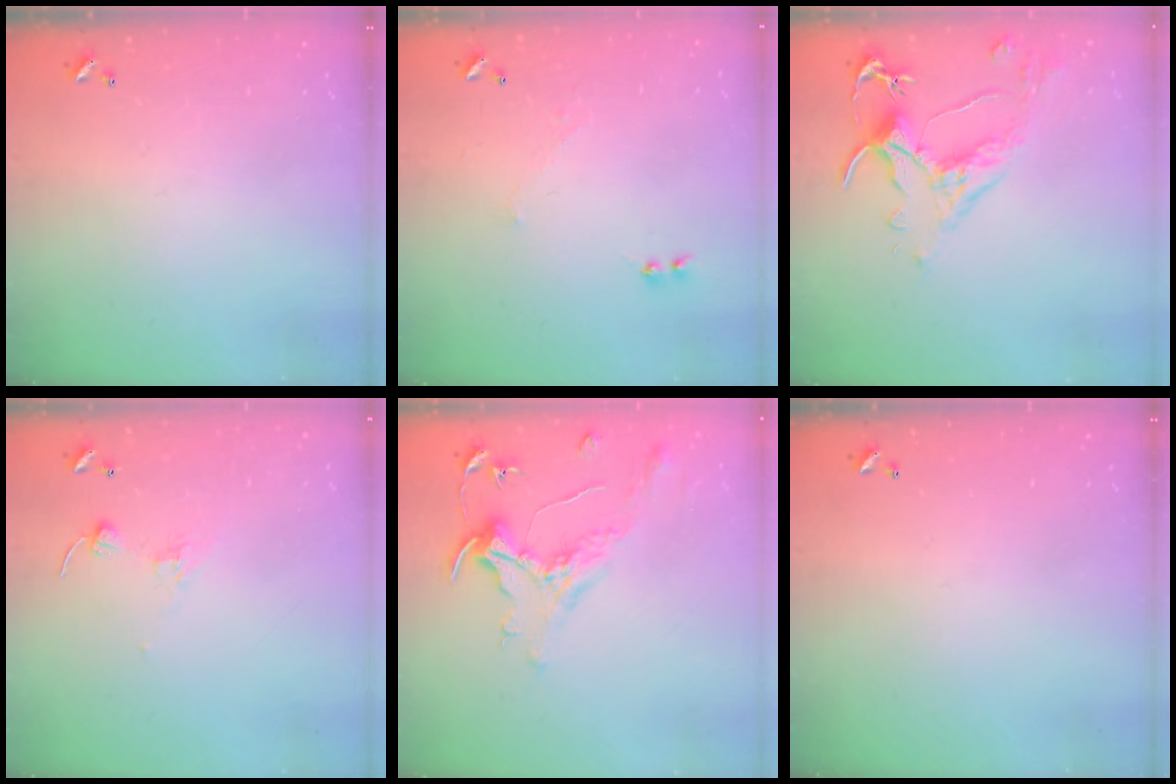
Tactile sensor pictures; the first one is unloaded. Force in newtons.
{"total": 0.9, "press": 0.3, "slide": 0.8}
{"total": 2.6, "press": 2.2, "slide": 1.3}
{"total": 1.7, "press": 1.5, "slide": 0.7}
{"total": 1.6, "press": 1.4, "slide": 0.7}
{"total": 0.0}